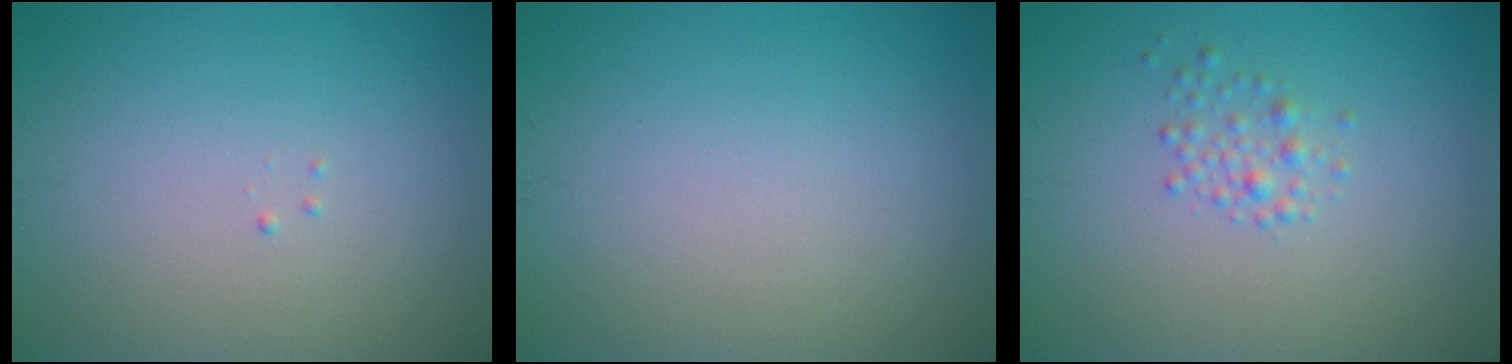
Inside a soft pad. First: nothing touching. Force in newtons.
{"total": 0.0}
{"total": 1.4, "press": 1.4, "slide": 0.0}